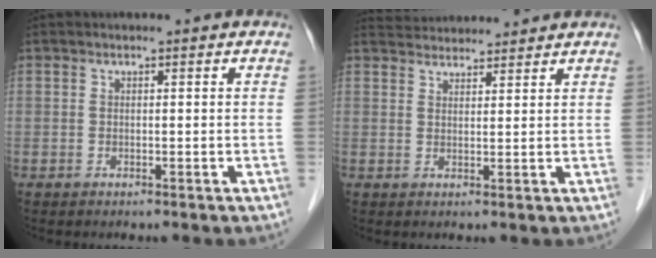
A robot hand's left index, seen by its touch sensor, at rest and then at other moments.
{"total": 6.6, "force": [6.5, 0.8, 1.0], "torque": [-0.020, 0.034, 0.098]}